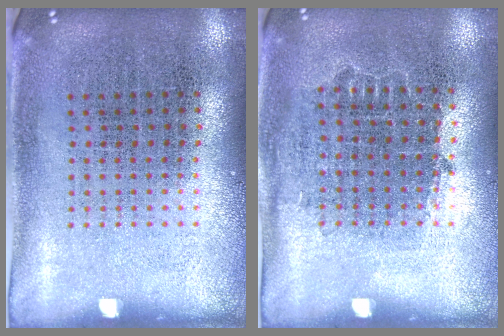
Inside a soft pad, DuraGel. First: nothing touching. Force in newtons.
{"total": 0.8, "press": 0.7, "slide": 0.3}